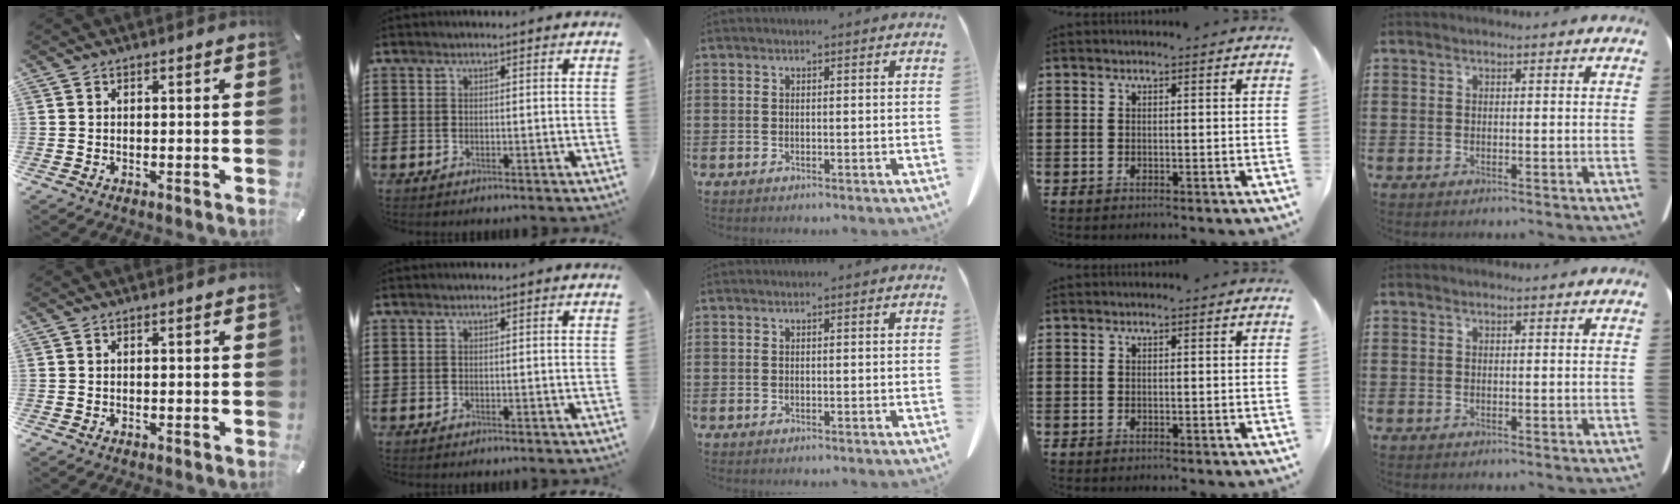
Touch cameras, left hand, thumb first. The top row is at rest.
{}